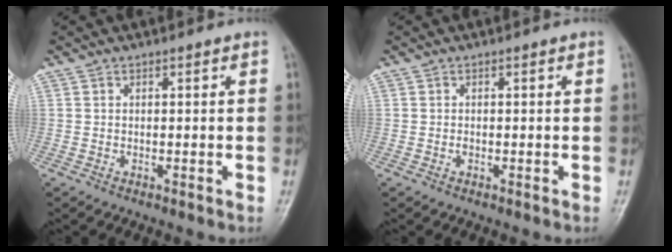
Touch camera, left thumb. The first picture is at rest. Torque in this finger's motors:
{"motor_torque": [-0.03, -0.02, 0.14, 0.08, 0.00]}